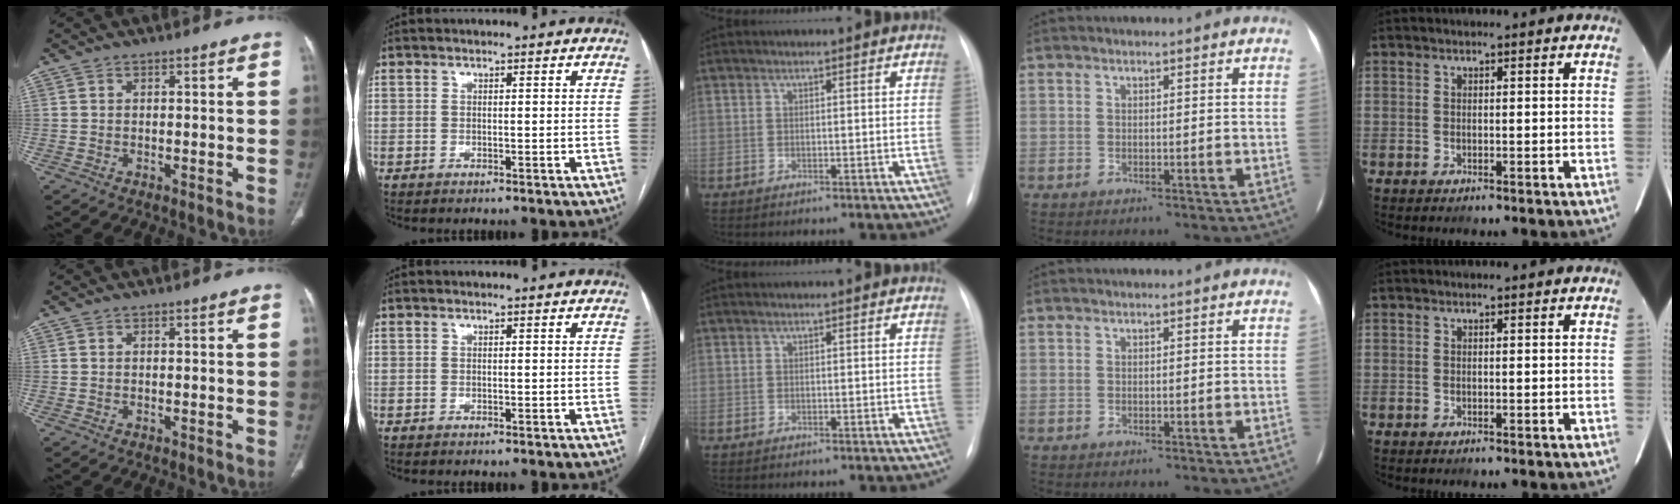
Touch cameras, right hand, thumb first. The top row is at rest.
{}